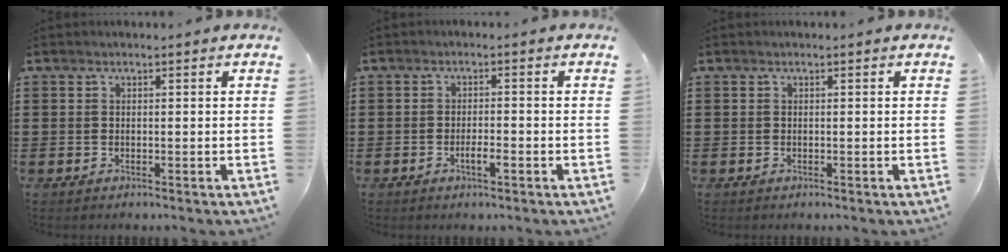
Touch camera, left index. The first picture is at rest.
{"total": 2.4, "force": [-0.9, 0.5, 2.1], "torque": [-0.037, 0.001, -0.015]}
{"total": 0.0}